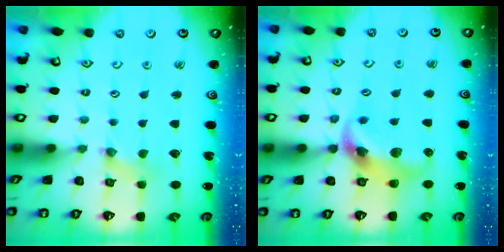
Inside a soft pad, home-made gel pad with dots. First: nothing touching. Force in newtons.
{"total": 12.7, "press": 12.5, "slide": 1.9}